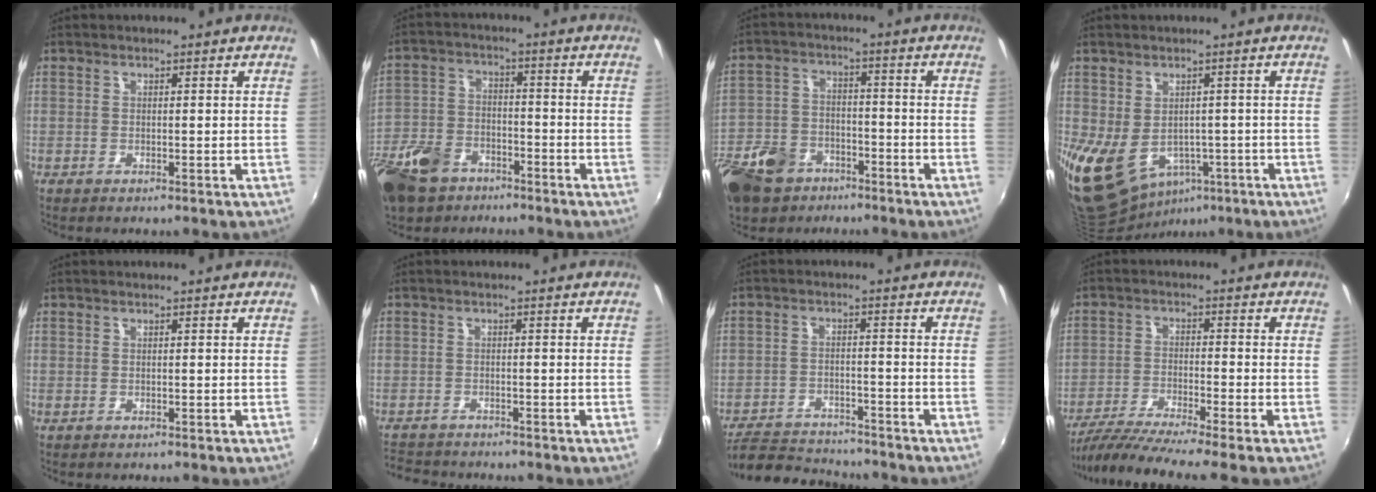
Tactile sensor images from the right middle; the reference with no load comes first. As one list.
[{"total": 16.1, "force": [-10.3, 9.5, 7.9], "torque": [-0.211, -0.011, -0.196]}, {"total": 16.6, "force": [-10.3, 10.3, 7.9], "torque": [-0.211, -0.006, -0.182]}, {"total": 10.9, "force": [-2.8, 8.5, 6.2], "torque": [-0.139, -0.024, -0.019]}, {"total": 0.0}, {"total": 4.4, "force": [-4.1, 1.5, 0.6], "torque": [-0.030, -0.006, -0.075]}, {"total": 9.6, "force": [-8.7, 3.5, 2.2], "torque": [-0.068, 0.013, -0.135]}, {"total": 9.1, "force": [-7.8, -1.6, 4.3], "torque": [-0.098, -0.025, -0.138]}]